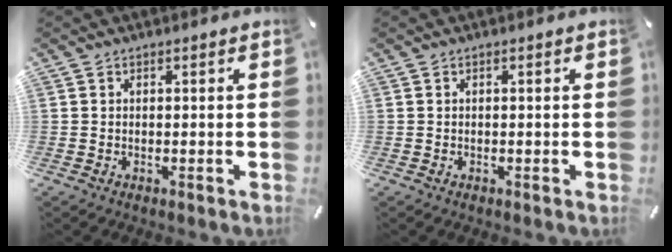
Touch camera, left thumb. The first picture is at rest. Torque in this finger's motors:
{"motor_torque": [0.01, -0.22, 0.13, 0.14, -0.01]}